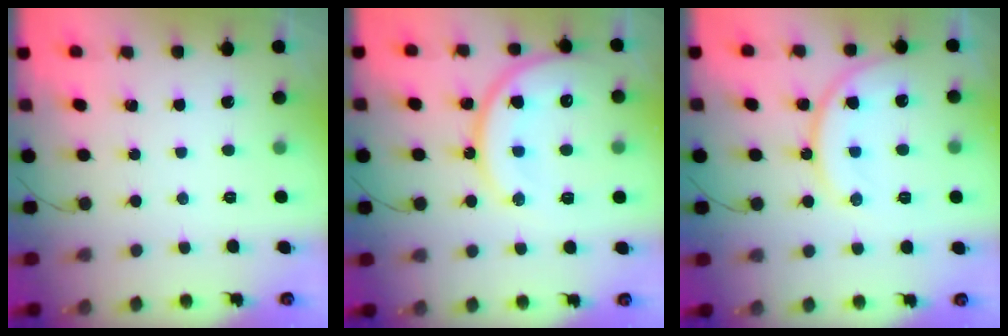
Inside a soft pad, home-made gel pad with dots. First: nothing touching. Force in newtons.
{"total": 17.9, "press": 17.8, "slide": 1.5}
{"total": 12.9, "press": 12.9, "slide": 0.4}